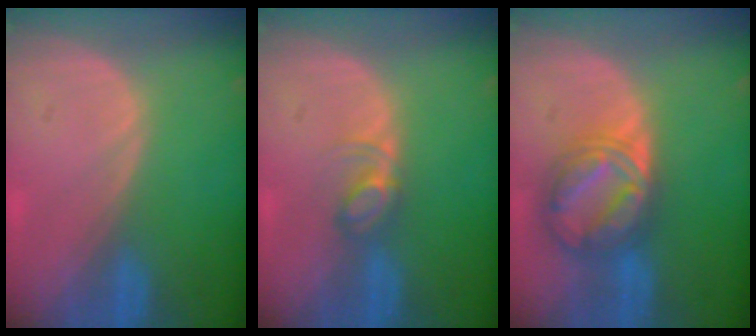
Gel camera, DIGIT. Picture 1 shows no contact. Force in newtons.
{"total": 3.3, "press": 3.3, "slide": 0.2}
{"total": 8.0, "press": 8.0, "slide": 0.6}